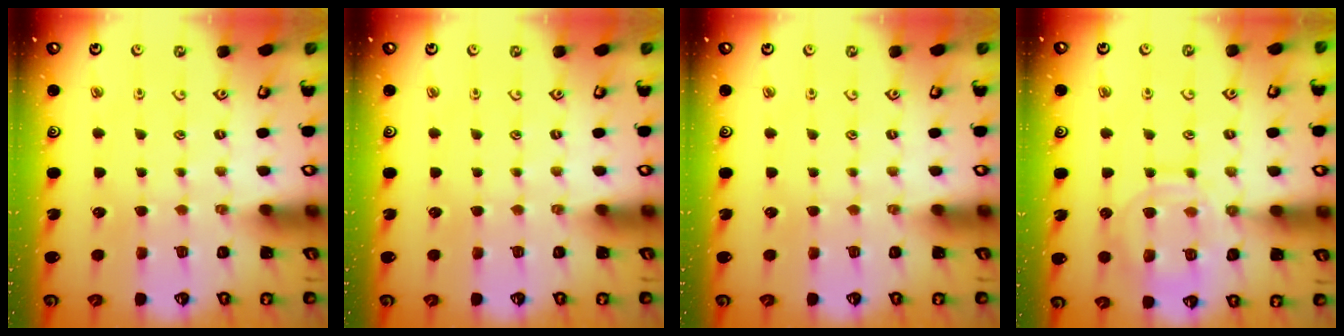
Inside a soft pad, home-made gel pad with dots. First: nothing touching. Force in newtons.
{"total": 0.0}
{"total": 0.0}
{"total": 13.2, "press": 13.2, "slide": 1.3}